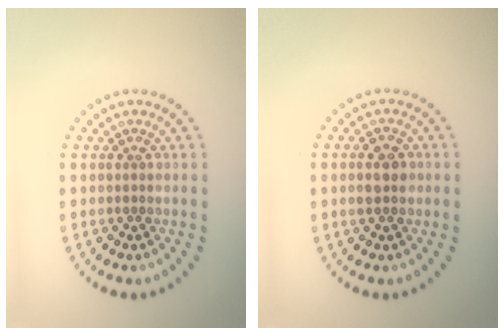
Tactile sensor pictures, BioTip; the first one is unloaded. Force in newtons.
{"total": 2.3, "press": 2.3, "slide": 0.1}